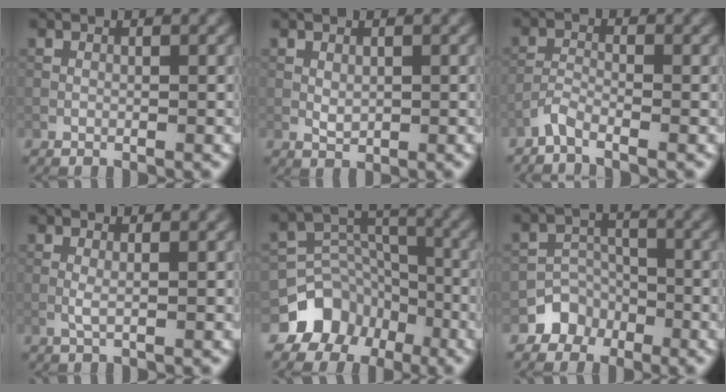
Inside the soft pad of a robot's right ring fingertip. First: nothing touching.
{"total": 1.2, "force": [0.2, 0.8, 0.8], "torque": [-0.018, -0.003, 0.007]}
{"total": 1.7, "force": [-1.5, 0.2, 0.7], "torque": [-0.017, 0.003, -0.039]}
{"total": 0.9, "force": [-0.1, 0.1, 0.9], "torque": [-0.021, 0.001, -0.002]}
{"total": 8.5, "force": [-5.6, 6.2, 1.3], "torque": [-0.008, 0.011, -0.103]}
{"total": 3.3, "force": [-2.1, 2.5, 0.3], "torque": [0.008, 0.009, -0.036]}